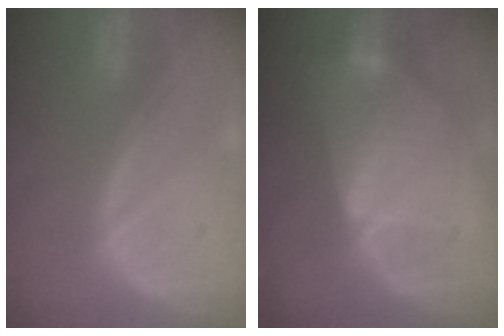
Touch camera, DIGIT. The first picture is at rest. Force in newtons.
{"total": 7.1, "press": 7.1, "slide": 0.1}